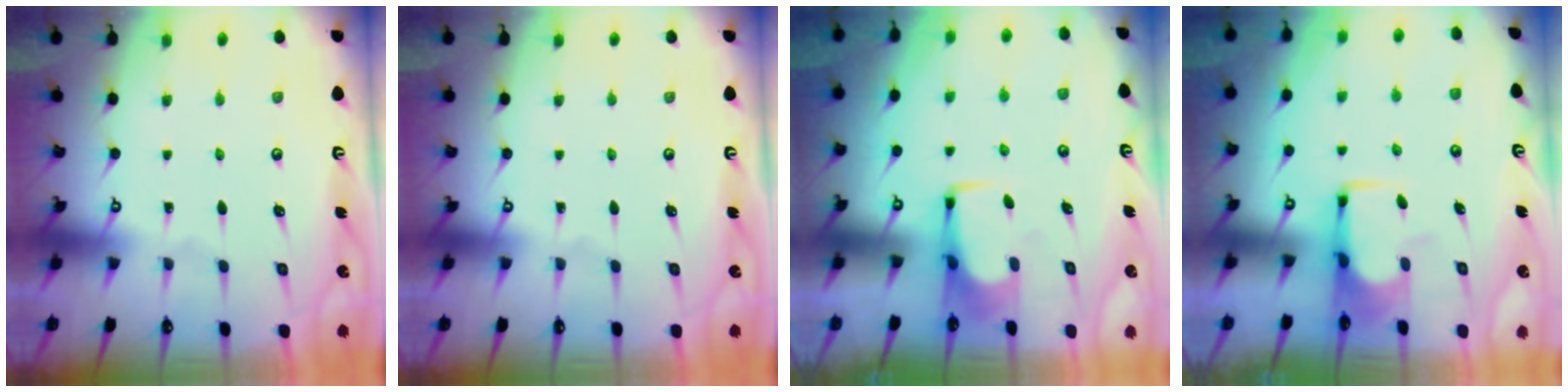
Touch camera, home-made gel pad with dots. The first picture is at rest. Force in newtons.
{"total": 0.0}
{"total": 0.0}
{"total": 1.0, "press": 1.0, "slide": 0.1}